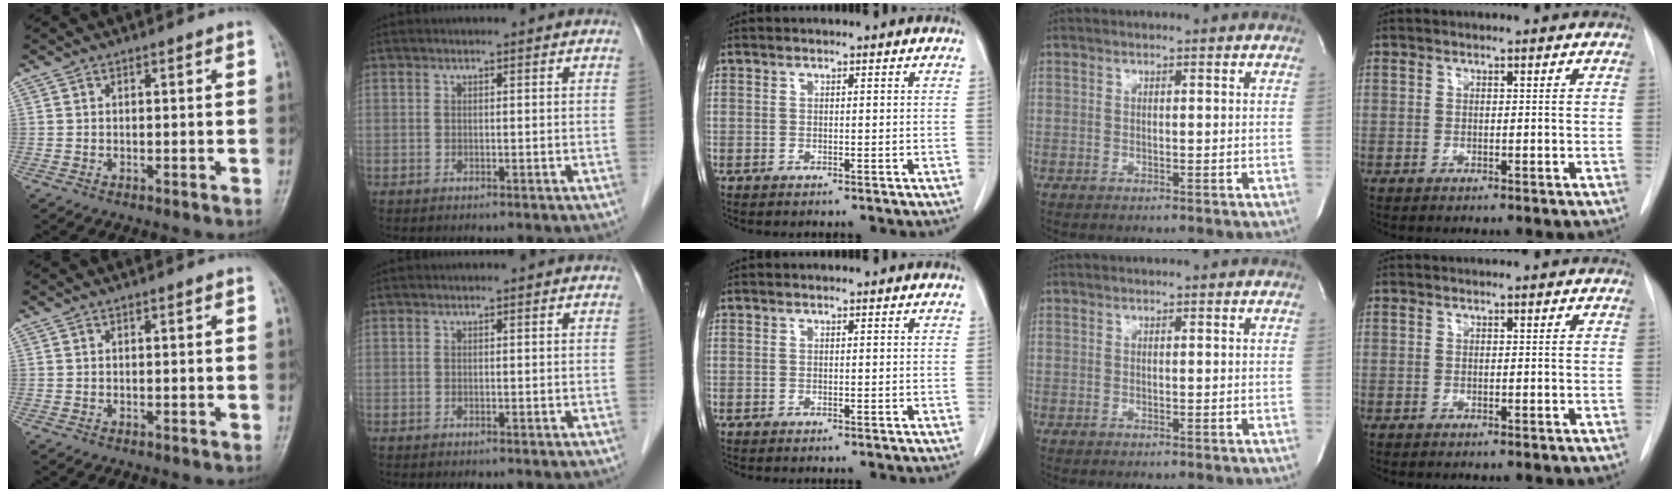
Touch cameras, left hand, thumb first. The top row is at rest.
{}